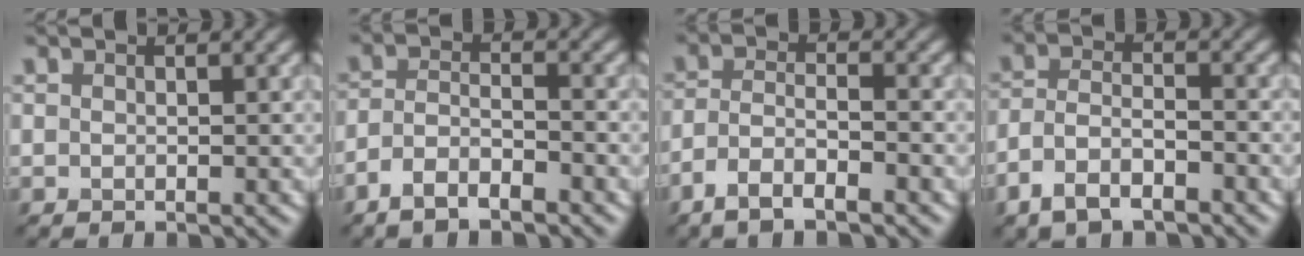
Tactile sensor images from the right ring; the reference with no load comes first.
{"total": 3.4, "force": [-2.5, 1.0, 2.1], "torque": [-0.044, 0.004, -0.056]}
{"total": 3.9, "force": [-2.7, 1.0, 2.6], "torque": [-0.053, 0.002, -0.058]}
{"total": 4.5, "force": [-2.9, 2.0, 2.8], "torque": [-0.052, 0.002, -0.063]}